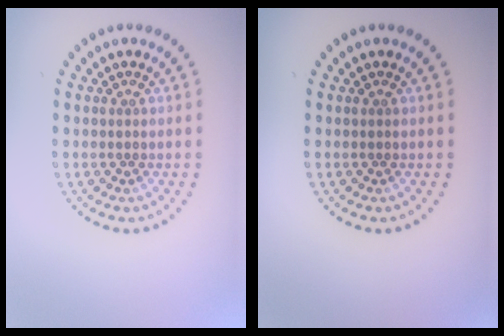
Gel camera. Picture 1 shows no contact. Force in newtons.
{"total": 0.0}